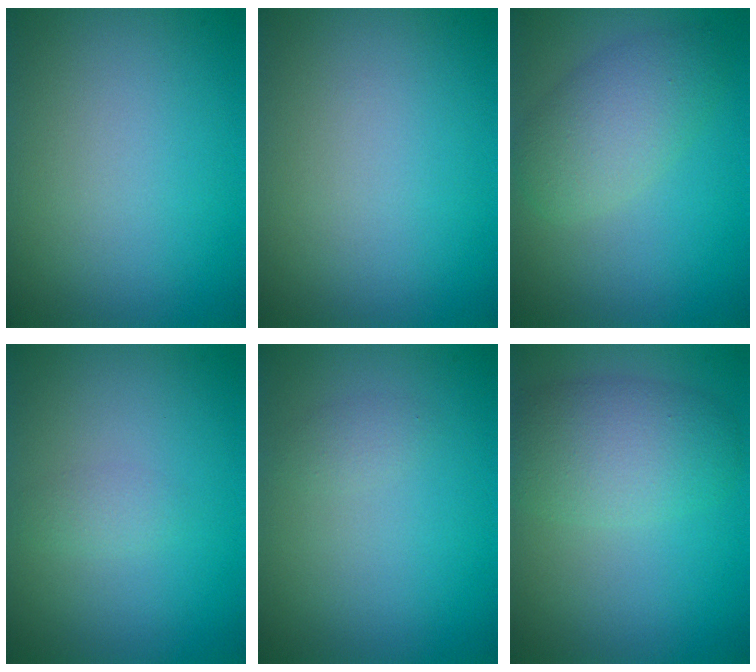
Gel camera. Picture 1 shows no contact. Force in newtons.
{"total": 0.0}
{"total": 3.9, "press": 3.9, "slide": 0.1}
{"total": 0.8, "press": 0.8, "slide": 0.1}
{"total": 0.9, "press": 0.9, "slide": 0.1}
{"total": 4.9, "press": 4.9, "slide": 0.1}